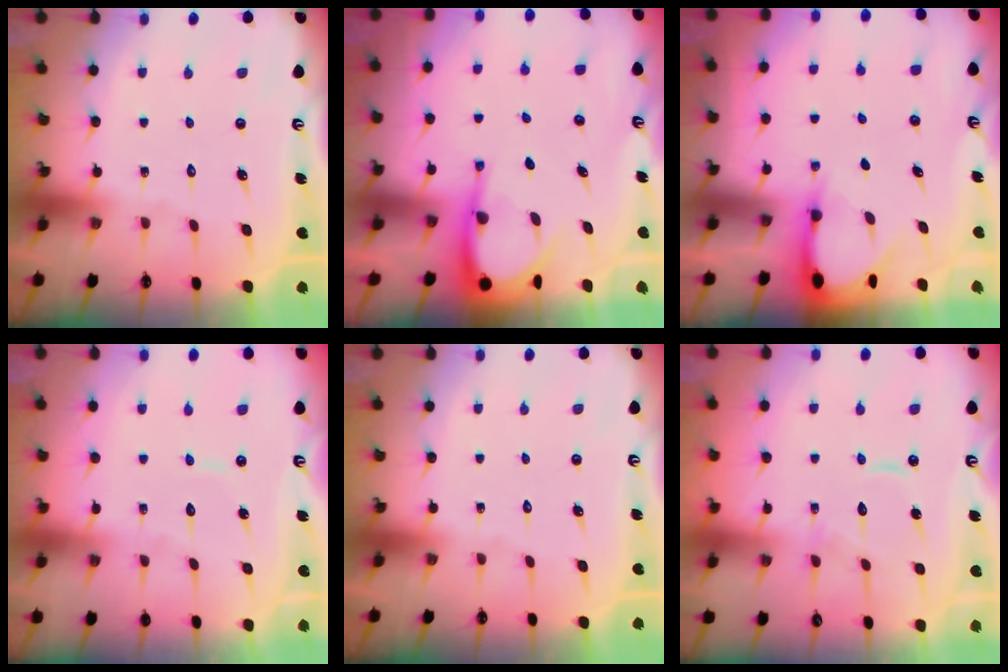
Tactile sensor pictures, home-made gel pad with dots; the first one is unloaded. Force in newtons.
{"total": 5.9, "press": 5.8, "slide": 0.8}
{"total": 2.9, "press": 2.9, "slide": 0.3}
{"total": 5.3, "press": 5.2, "slide": 0.5}
{"total": 0.0}
{"total": 9.9, "press": 9.9, "slide": 0.7}